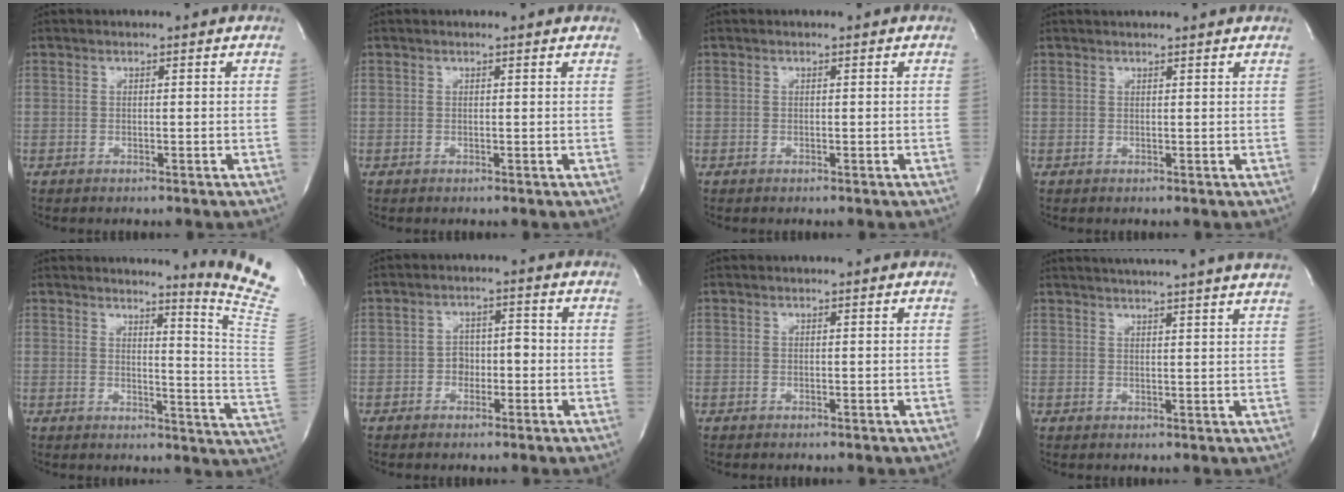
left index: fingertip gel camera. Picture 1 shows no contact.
{"total": 1.2, "force": [1.2, 0.0, 0.2], "torque": [-0.014, -0.001, 0.009]}
{"total": 0.0}
{"total": 4.8, "force": [4.5, 0.0, 1.7], "torque": [-0.023, 0.025, 0.051]}
{"total": 11.7, "force": [10.2, -4.4, 3.4], "torque": [-0.053, -0.144, 0.108]}
{"total": 3.1, "force": [-1.1, 2.2, 1.9], "torque": [-0.025, 0.014, -0.020]}
{"total": 0.0}
{"total": 15.4, "force": [13.9, -0.7, 6.7], "torque": [-0.116, 0.000, 0.171]}